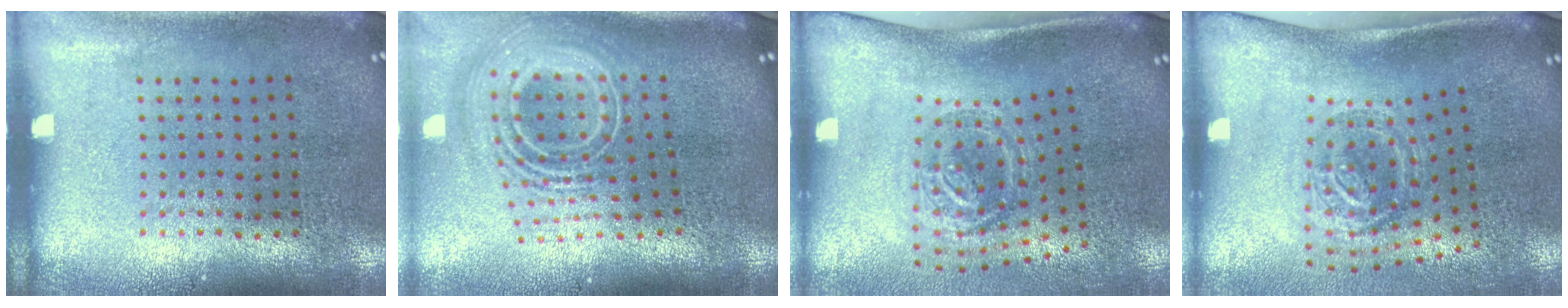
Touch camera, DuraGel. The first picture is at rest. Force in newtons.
{"total": 2.9, "press": 1.9, "slide": 2.2}
{"total": 1.9, "press": 1.2, "slide": 1.5}
{"total": 1.9, "press": 1.2, "slide": 1.5}